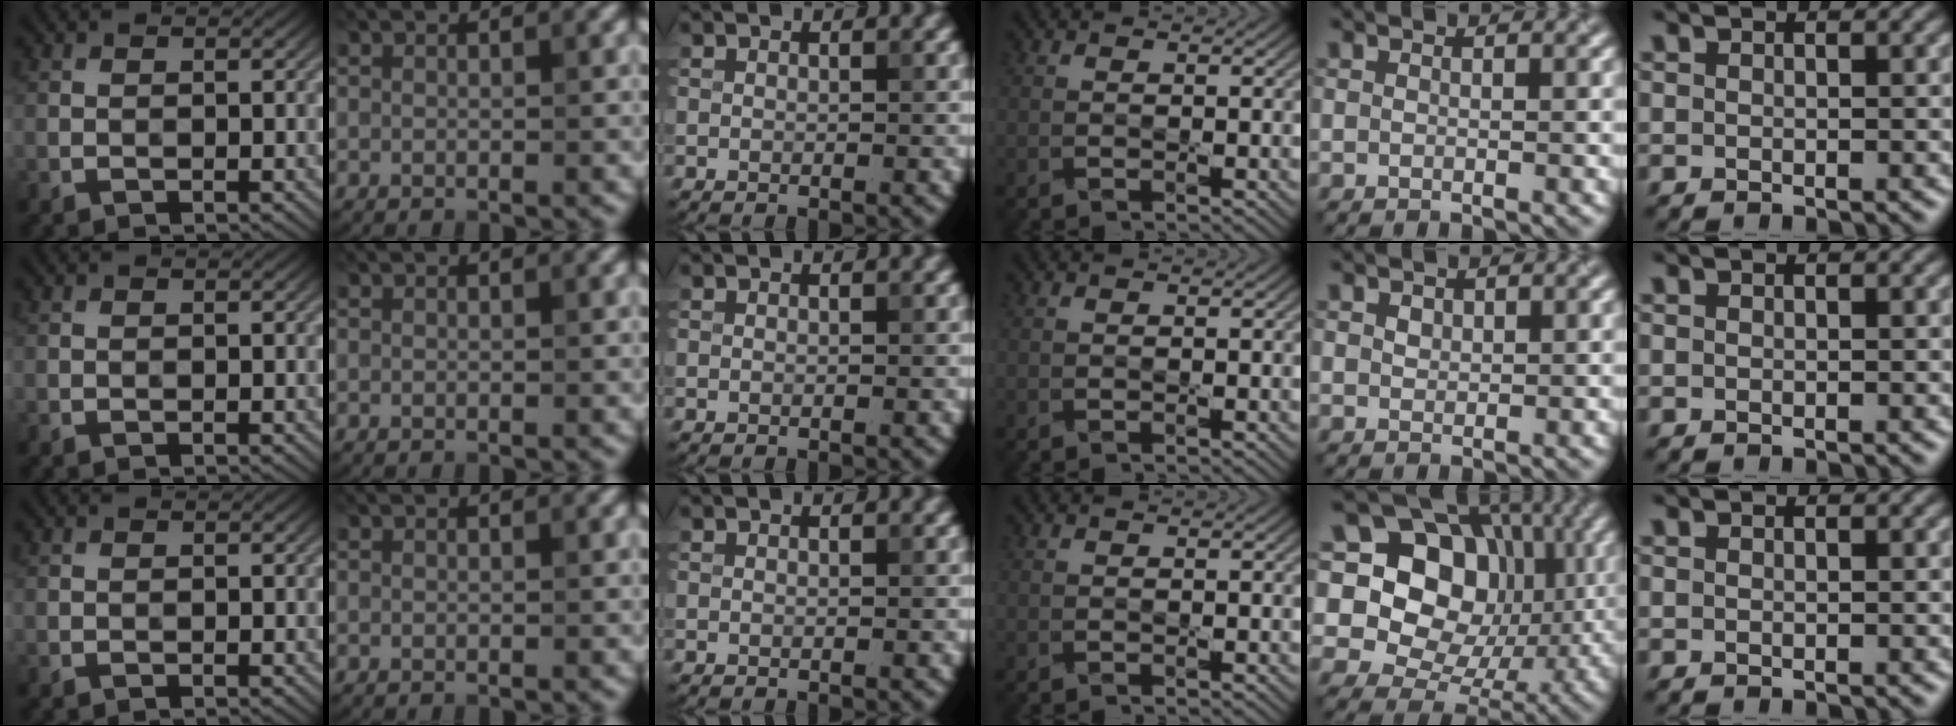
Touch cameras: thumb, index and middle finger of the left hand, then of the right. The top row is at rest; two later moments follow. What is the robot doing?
{"motion": "press", "object": "mouse"}